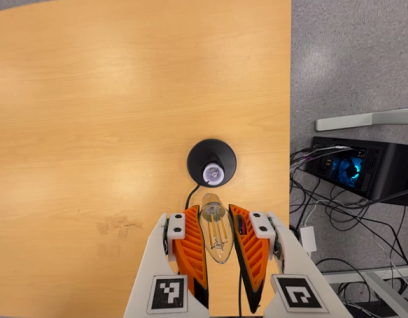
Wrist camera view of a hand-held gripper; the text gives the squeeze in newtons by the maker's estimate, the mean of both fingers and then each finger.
{"total": 21.3, "left": 23.7, "right": 18.9}